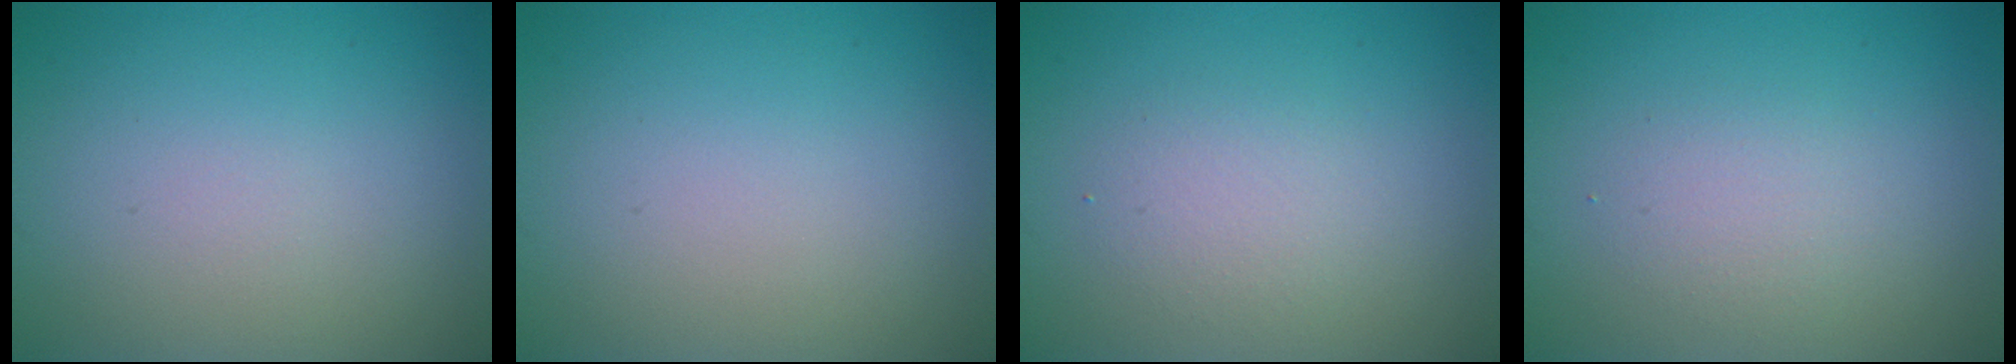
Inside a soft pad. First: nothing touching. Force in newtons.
{"total": 0.0}
{"total": 2.0, "press": 2.0, "slide": 0.1}
{"total": 2.0, "press": 2.0, "slide": 0.0}